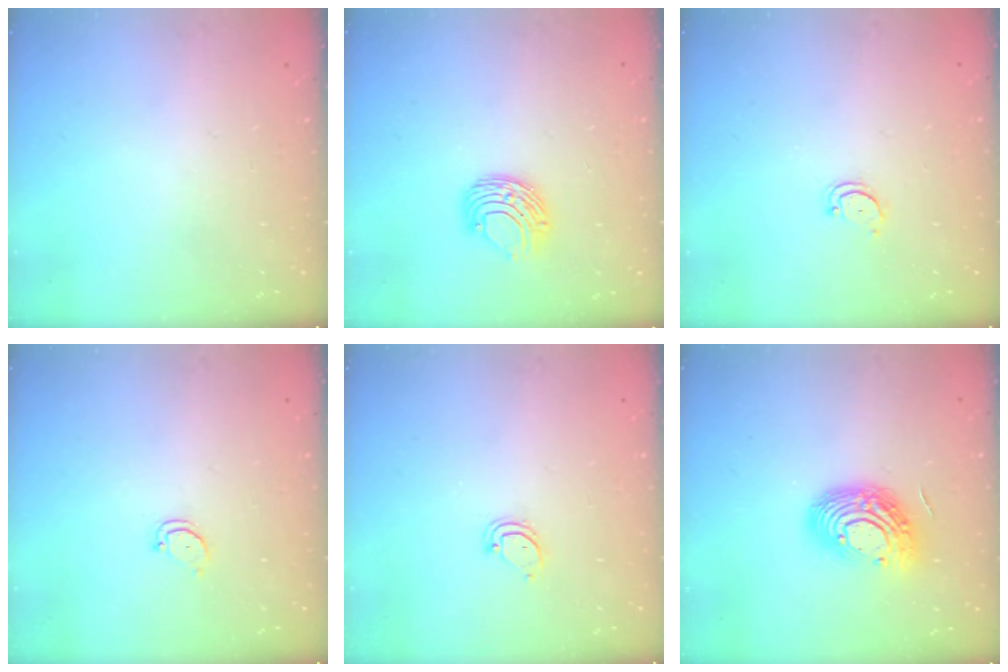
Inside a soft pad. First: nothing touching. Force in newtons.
{"total": 8.0, "press": 7.9, "slide": 0.4}
{"total": 3.0, "press": 3.0, "slide": 0.2}
{"total": 2.5, "press": 2.5, "slide": 0.3}
{"total": 3.6, "press": 3.6, "slide": 0.2}
{"total": 13.3, "press": 13.3, "slide": 1.0}